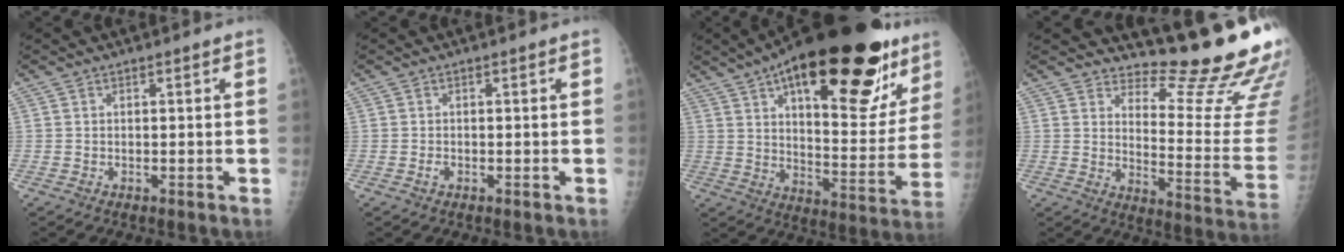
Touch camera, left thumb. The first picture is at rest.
{"total": 0.7, "force": [-0.3, 0.4, 0.4], "torque": [-0.008, 0.000, -0.006]}
{"total": 34.0, "force": [19.0, 13.2, 24.9], "torque": [-0.341, -0.040, 0.282]}
{"total": 17.2, "force": [16.1, 1.6, 6.0], "torque": [-0.050, -0.198, 0.204]}